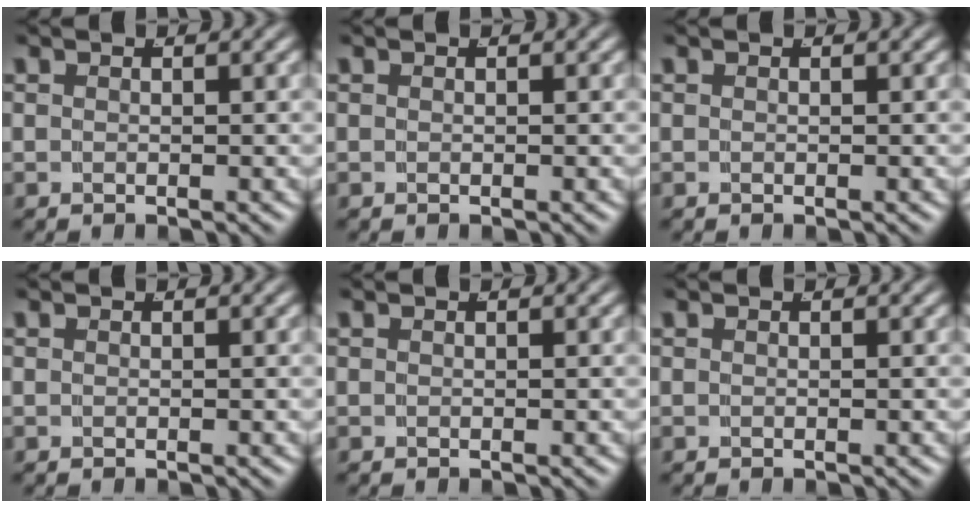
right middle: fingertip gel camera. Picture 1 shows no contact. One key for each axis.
{"total": 0.0}
{"total": 0.0}
{"total": 0.0}
{"total": 0.0}
{"total": 0.0}